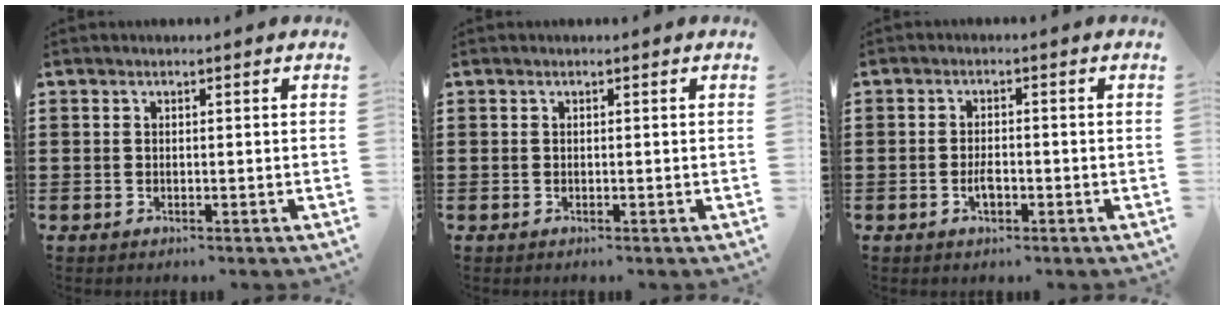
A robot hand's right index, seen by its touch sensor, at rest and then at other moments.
{"total": 0.0}
{"total": 2.5, "force": [-1.0, 1.0, 2.1], "torque": [-0.037, 0.001, -0.017]}